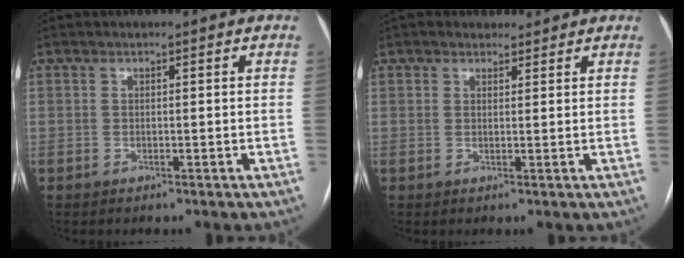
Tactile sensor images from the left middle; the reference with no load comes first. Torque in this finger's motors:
{"motor_torque": [0.94, -1.20, 0.12, 0.02]}